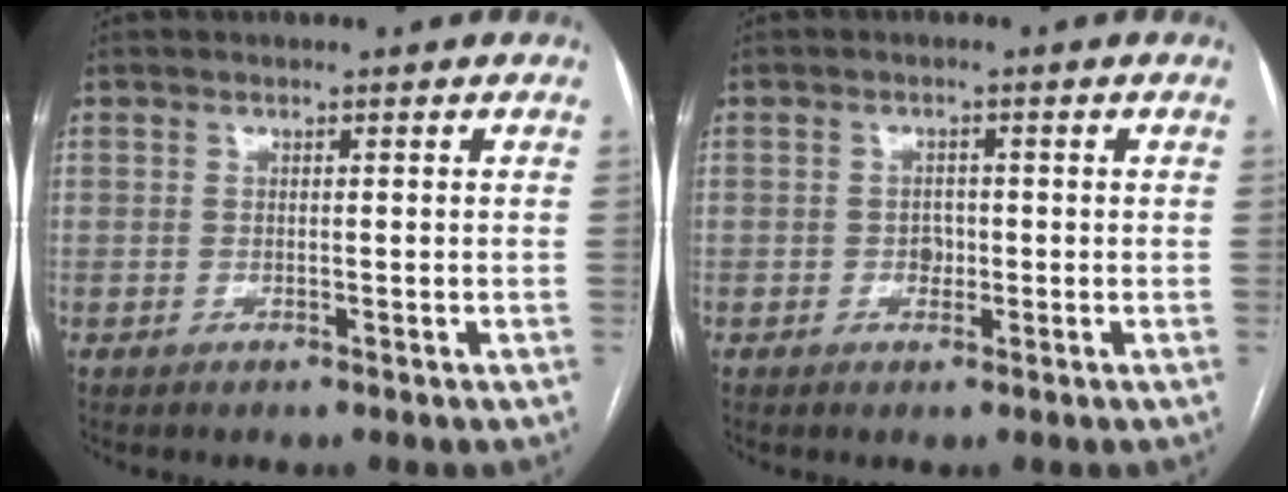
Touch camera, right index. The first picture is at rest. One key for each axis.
{"total": 1.7, "fx": -0.4, "fy": 1.3, "fz": 1.0, "tx": -0.012, "ty": 0.005, "tz": -0.005}